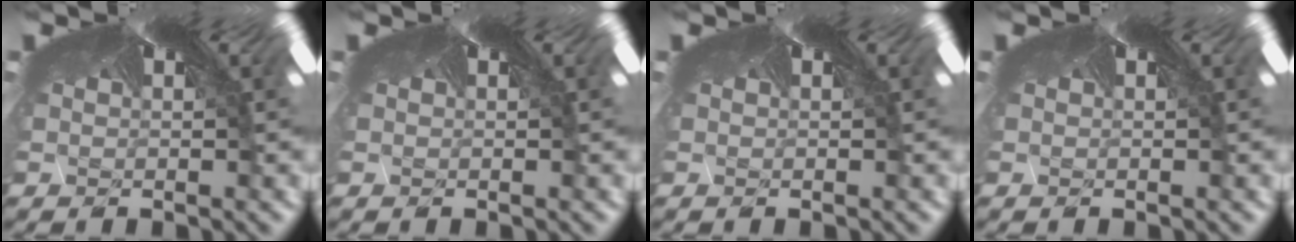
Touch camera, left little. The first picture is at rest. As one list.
[{"total": 0.0}, {"total": 0.0}, {"total": 0.0}]